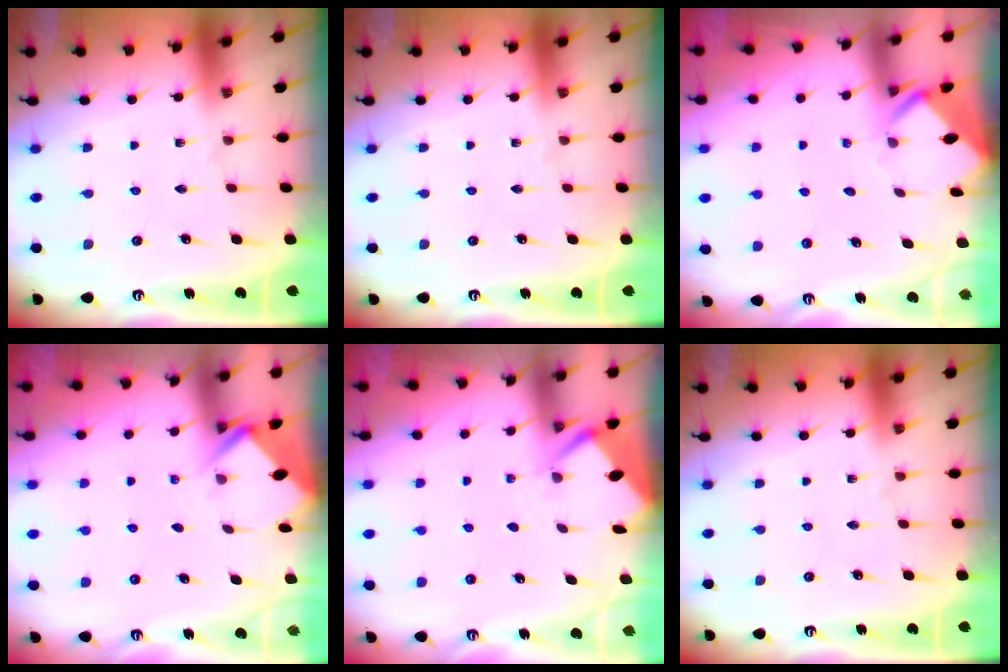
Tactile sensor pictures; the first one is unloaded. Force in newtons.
{"total": 0.0}
{"total": 3.4, "press": 3.4, "slide": 0.2}
{"total": 2.6, "press": 2.6, "slide": 0.2}
{"total": 2.6, "press": 2.6, "slide": 0.3}
{"total": 0.0}